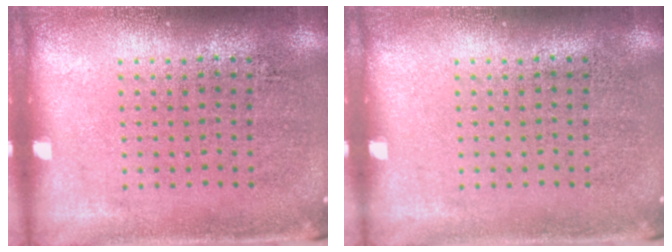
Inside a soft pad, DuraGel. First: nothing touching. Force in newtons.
{"total": 0.0}